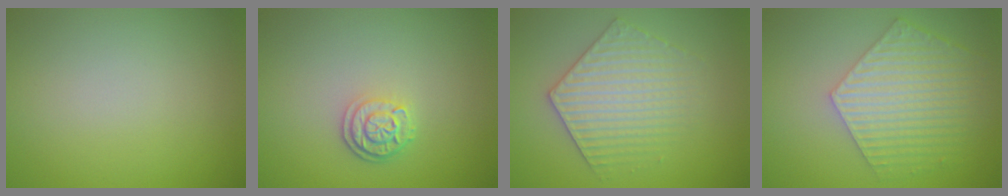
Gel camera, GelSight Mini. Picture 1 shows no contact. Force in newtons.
{"total": 2.6, "press": 2.2, "slide": 1.4}
{"total": 3.8, "press": 3.8, "slide": 0.6}
{"total": 6.1, "press": 4.7, "slide": 3.9}